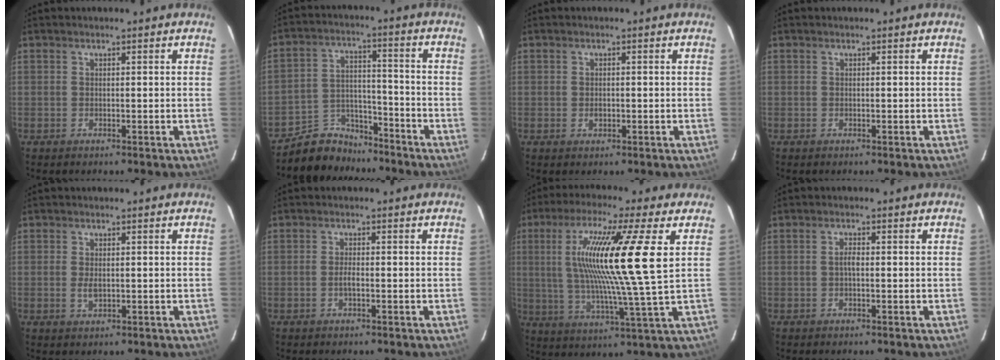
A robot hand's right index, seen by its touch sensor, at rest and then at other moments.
{"total": 8.9, "force": [-7.6, 4.5, 0.5], "torque": [-0.023, 0.037, -0.127]}
{"total": 1.4, "force": [-0.3, 1.1, 0.8], "torque": [-0.013, 0.002, -0.004]}
{"total": 0.0}
{"total": 2.2, "force": [-0.2, 1.3, 1.8], "torque": [-0.033, -0.002, 0.000]}
{"total": 1.7, "force": [-0.6, 0.5, 1.5], "torque": [-0.031, 0.002, -0.011]}
{"total": 18.1, "force": [4.8, 0.0, 17.4], "torque": [-0.307, 0.003, 0.084]}
{"total": 1.5, "force": [-0.2, 0.5, 1.4], "torque": [-0.026, 0.005, -0.004]}